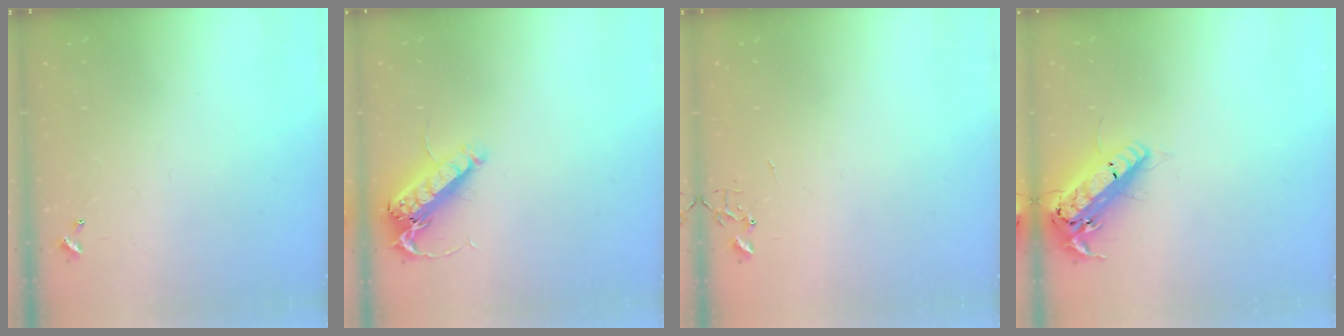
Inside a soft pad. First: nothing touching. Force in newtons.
{"total": 14.2, "press": 14.0, "slide": 2.5}
{"total": 0.0}
{"total": 18.4, "press": 18.1, "slide": 3.2}